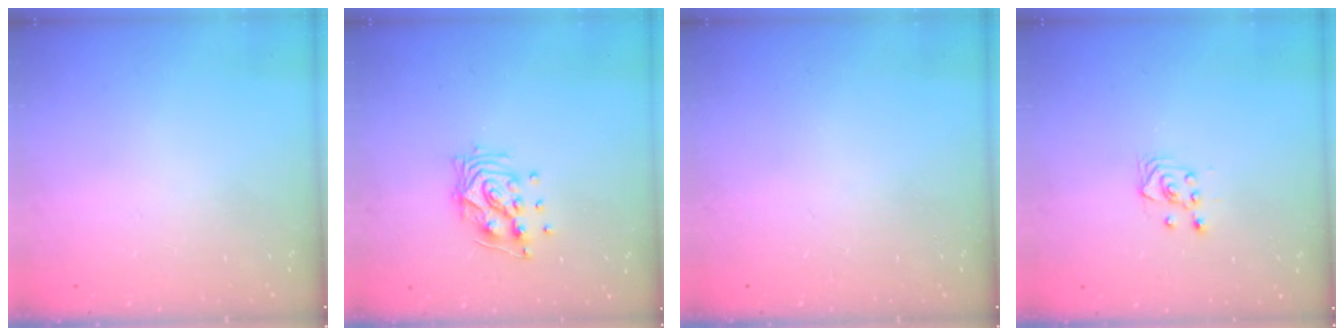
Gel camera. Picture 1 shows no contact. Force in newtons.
{"total": 10.2, "press": 10.2, "slide": 1.2}
{"total": 0.0}
{"total": 3.4, "press": 3.0, "slide": 1.6}